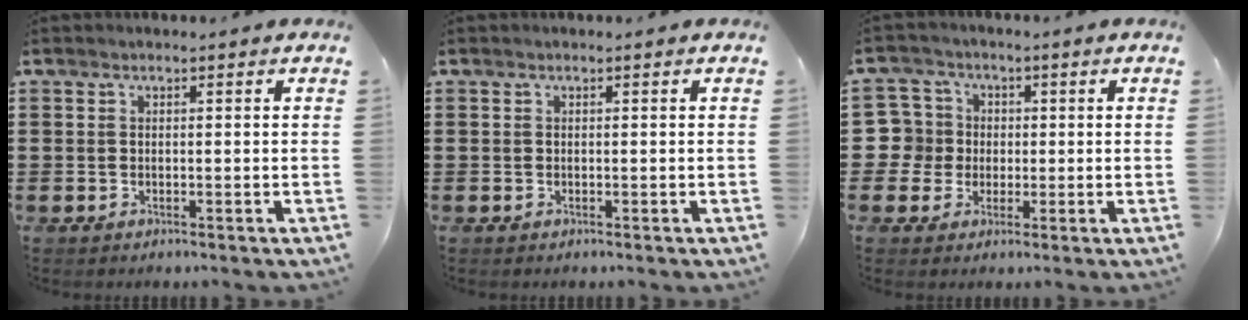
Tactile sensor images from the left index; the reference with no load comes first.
{"total": 0.0}
{"total": 6.1, "force": [-0.4, 6.1, 0.5], "torque": [-0.052, 0.008, -0.010]}